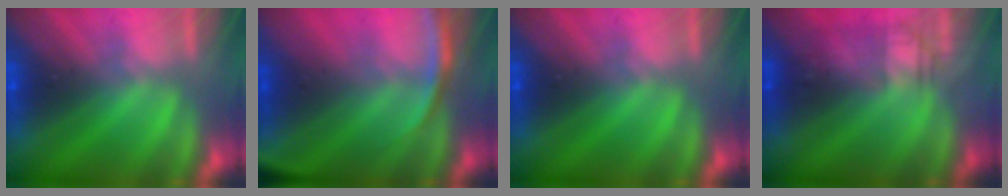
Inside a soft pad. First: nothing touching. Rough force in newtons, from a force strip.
{"total": 2.8}
{"total": 0.0}
{"total": 2.2}